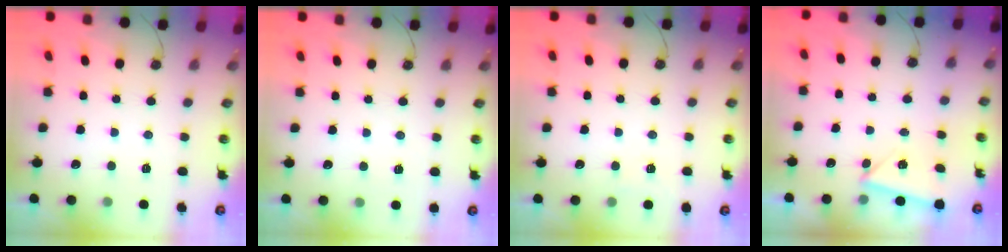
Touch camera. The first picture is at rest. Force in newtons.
{"total": 2.1, "press": 0.8, "slide": 2.0}
{"total": 2.9, "press": 2.9, "slide": 0.7}
{"total": 2.9, "press": 2.8, "slide": 0.6}